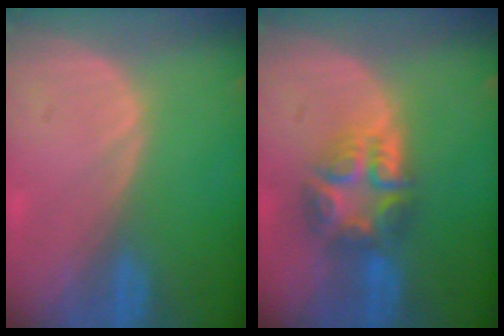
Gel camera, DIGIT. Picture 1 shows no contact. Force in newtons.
{"total": 7.9, "press": 6.7, "slide": 4.2}